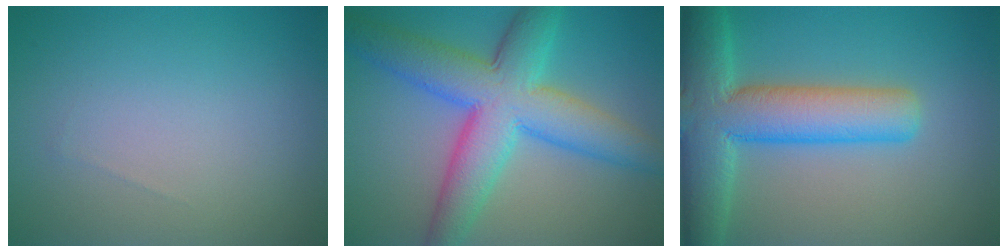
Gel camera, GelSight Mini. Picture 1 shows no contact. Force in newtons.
{"total": 9.5, "press": 9.5, "slide": 0.1}
{"total": 9.3, "press": 9.3, "slide": 0.4}